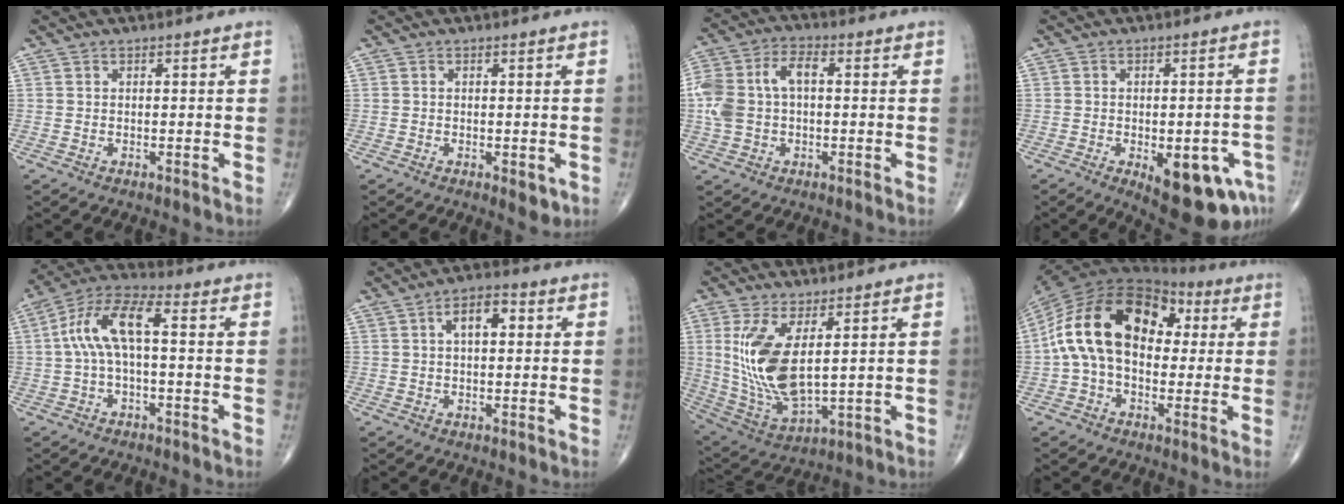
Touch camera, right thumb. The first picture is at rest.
{"total": 2.8, "force": [-0.9, 1.3, 2.3], "torque": [-0.021, -0.004, -0.009]}
{"total": 11.4, "force": [0.4, 7.0, 9.0], "torque": [-0.201, 0.037, 0.005]}
{"total": 13.9, "force": [-5.8, 5.8, 11.1], "torque": [-0.111, 0.012, -0.062]}
{"total": 10.3, "force": [0.5, 3.9, 9.5], "torque": [-0.202, 0.041, 0.004]}
{"total": 6.1, "force": [1.4, 3.1, 5.1], "torque": [-0.072, 0.013, 0.018]}
{"total": 14.4, "force": [3.1, 5.8, 12.8], "torque": [-0.264, -0.029, 0.080]}
{"total": 19.2, "force": [2.3, 12.4, 14.5], "torque": [-0.250, 0.043, 0.030]}